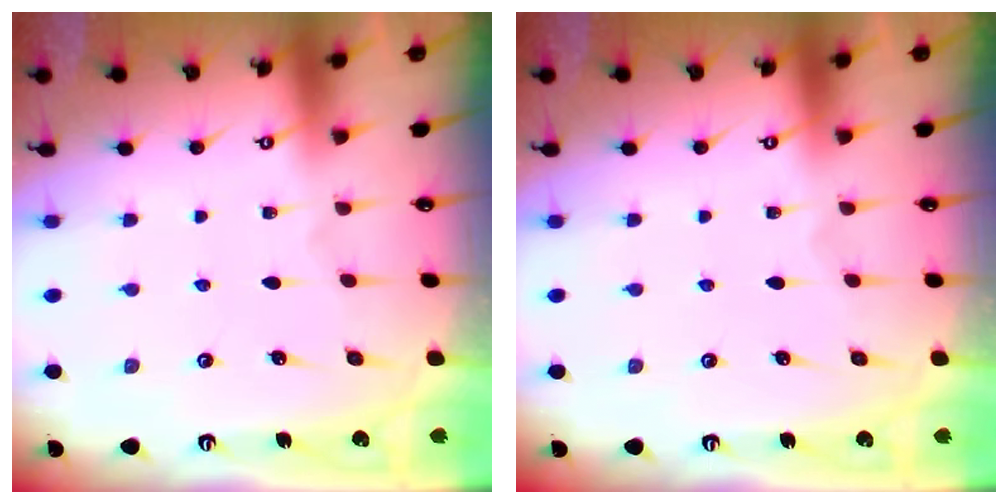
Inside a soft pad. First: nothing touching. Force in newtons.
{"total": 0.0}